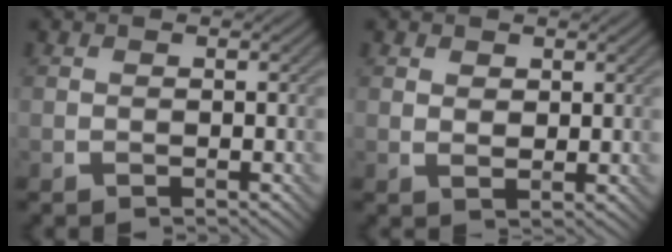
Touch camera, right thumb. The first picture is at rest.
{"total": 1.6, "force": [1.0, 0.9, 0.8], "torque": [-0.014, -0.004, 0.020]}